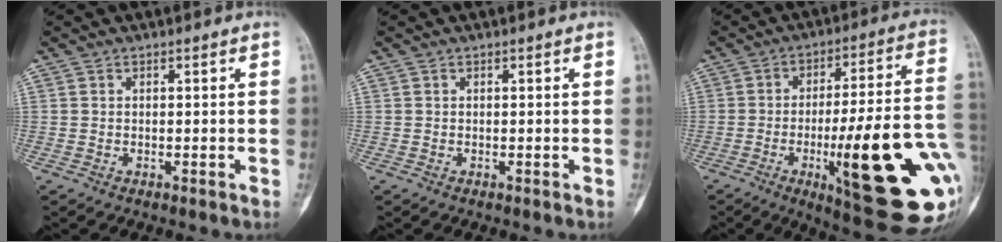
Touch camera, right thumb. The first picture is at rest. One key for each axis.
{"total": 0.0}
{"total": 27.3, "fx": -6.5, "fy": 6.0, "fz": 25.8, "tx": -0.318, "ty": 0.000, "tz": -0.081}